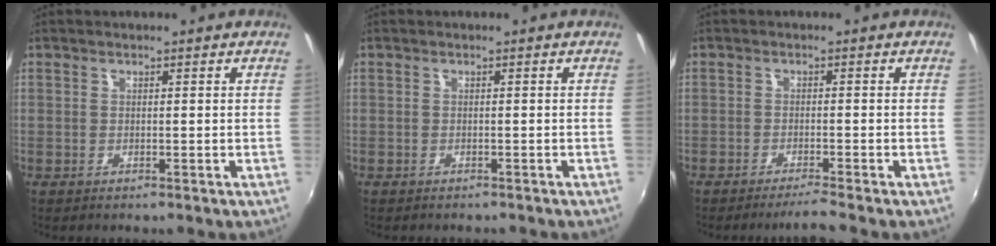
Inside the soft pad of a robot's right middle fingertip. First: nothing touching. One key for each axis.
{"total": 1.2, "fx": -1.1, "fy": 0.4, "fz": 0.3, "tx": -0.010, "ty": -0.006, "tz": -0.014}
{"total": 2.9, "fx": -2.6, "fy": -0.6, "fz": 1.2, "tx": -0.035, "ty": -0.002, "tz": -0.049}